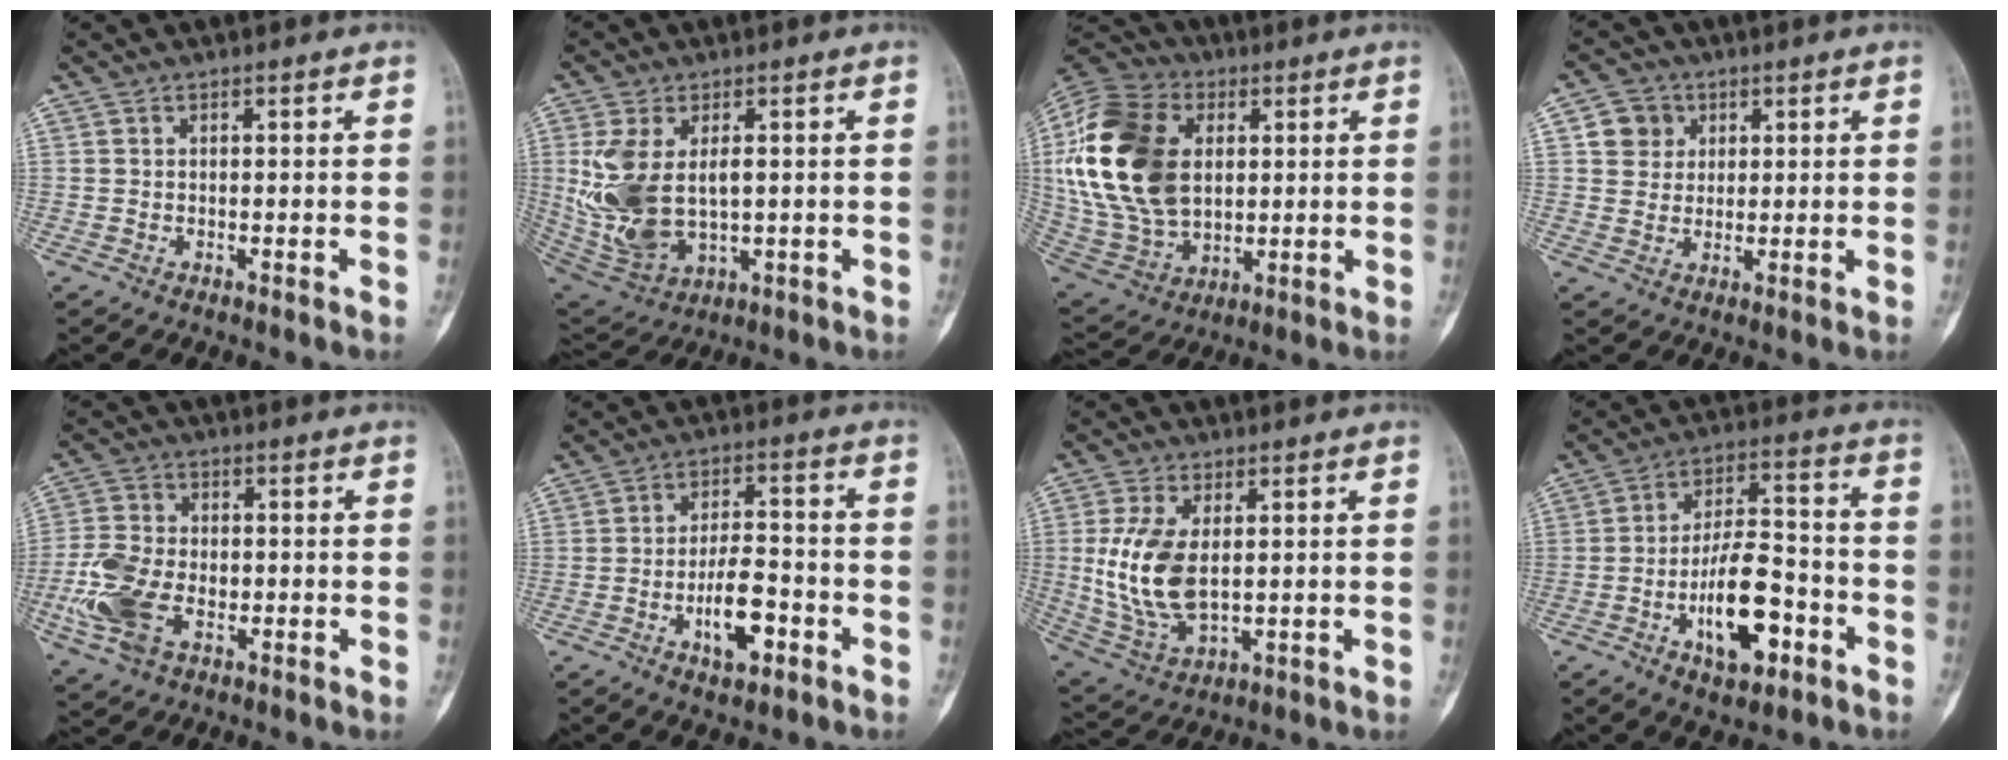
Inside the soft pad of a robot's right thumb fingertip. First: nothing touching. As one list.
[{"total": 14.7, "force": [0.7, 8.8, 11.8], "torque": [-0.242, -0.010, 0.036]}, {"total": 26.2, "force": [3.7, 17.7, 18.9], "torque": [-0.391, -0.007, 0.076]}, {"total": 5.3, "force": [1.7, 4.9, 1.3], "torque": [0.004, -0.001, 0.027]}, {"total": 11.5, "force": [-3.0, 7.2, 8.4], "torque": [-0.189, 0.006, -0.060]}, {"total": 9.0, "force": [-3.8, 3.8, 7.2], "torque": [-0.115, 0.026, -0.063]}, {"total": 13.2, "force": [0.6, 7.4, 10.9], "torque": [-0.225, -0.012, 0.025]}, {"total": 14.0, "force": [-5.7, 6.2, 11.2], "torque": [-0.173, 0.037, -0.091]}]